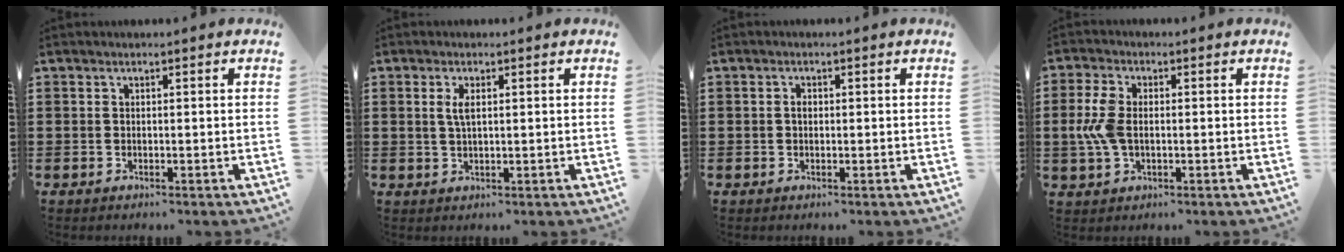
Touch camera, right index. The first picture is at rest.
{"total": 2.3, "force": [0.6, 0.7, 2.1], "torque": [-0.044, 0.004, 0.009]}
{"total": 1.2, "force": [0.0, 0.7, 0.9], "torque": [-0.020, 0.002, 0.000]}
{"total": 5.7, "force": [-0.1, 3.3, 4.7], "torque": [-0.126, -0.003, -0.012]}